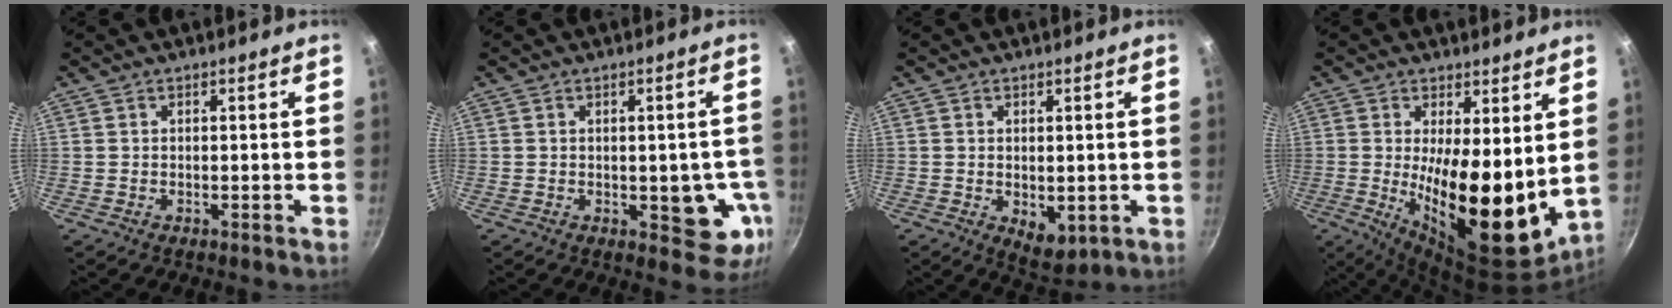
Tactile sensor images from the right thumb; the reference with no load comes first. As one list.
[{"total": 8.1, "force": [-1.5, 4.1, 6.9], "torque": [-0.042, -0.003, -0.017]}, {"total": 5.4, "force": [-0.7, 3.3, 4.2], "torque": [-0.048, -0.014, -0.001]}, {"total": 18.8, "force": [1.3, 7.4, 17.3], "torque": [-0.229, -0.042, 0.030]}]